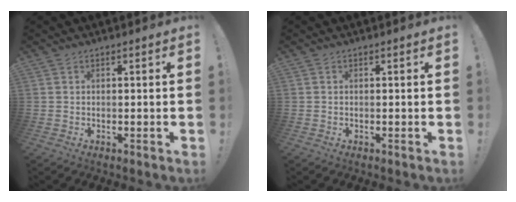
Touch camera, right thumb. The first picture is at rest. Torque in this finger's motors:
{"motor_torque": [0.09, 0.21, -0.14, 0.08, -0.01]}